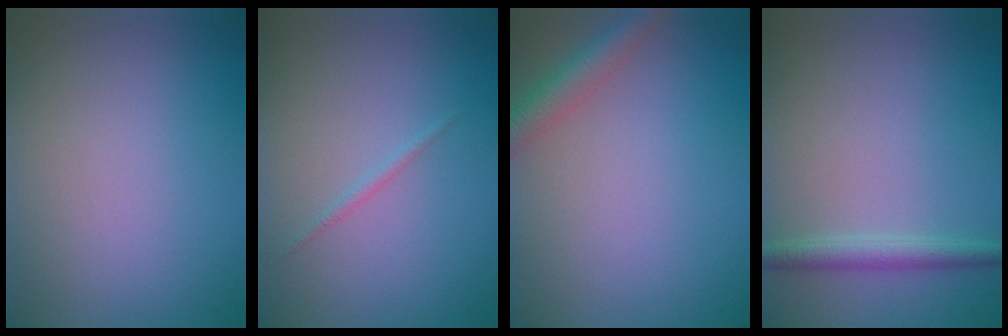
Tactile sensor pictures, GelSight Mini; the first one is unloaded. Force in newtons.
{"total": 0.6, "press": 0.6, "slide": 0.0}
{"total": 2.8, "press": 2.8, "slide": 0.1}
{"total": 2.1, "press": 2.1, "slide": 0.0}